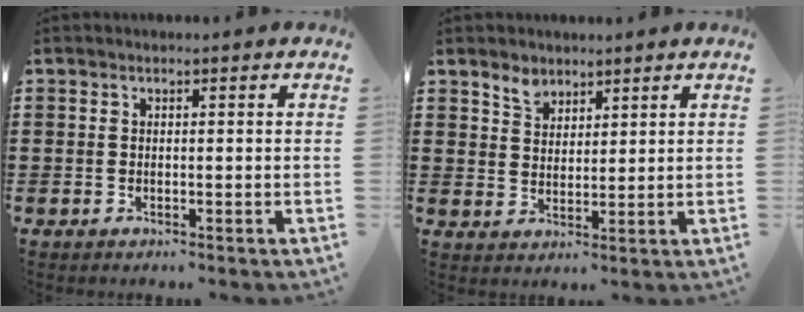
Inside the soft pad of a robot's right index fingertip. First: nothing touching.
{"total": 3.3, "force": [2.6, 1.9, 0.6], "torque": [-0.014, 0.003, 0.050]}